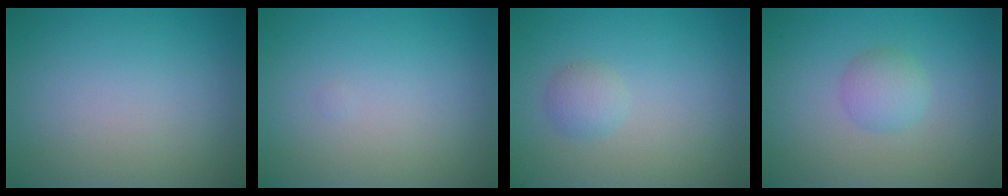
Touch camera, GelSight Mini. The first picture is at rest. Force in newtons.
{"total": 0.0}
{"total": 1.5, "press": 1.5, "slide": 0.0}
{"total": 2.1, "press": 2.1, "slide": 0.1}